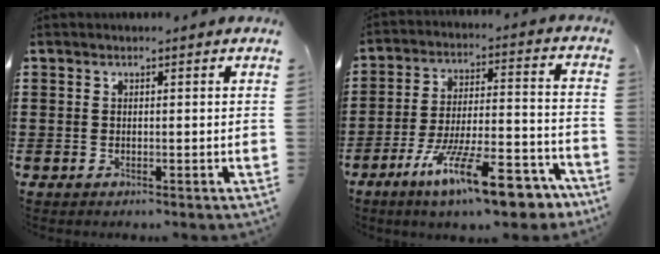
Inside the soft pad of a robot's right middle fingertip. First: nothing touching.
{"total": 15.5, "force": [-10.8, 3.3, 10.7], "torque": [-0.171, 0.041, -0.184]}